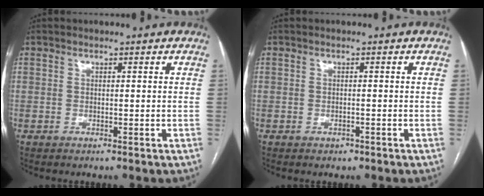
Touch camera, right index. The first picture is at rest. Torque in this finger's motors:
{"motor_torque": [0.34, -0.24, 0.03, 0.01]}